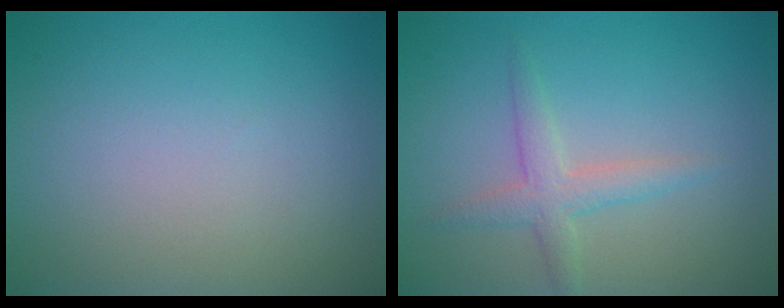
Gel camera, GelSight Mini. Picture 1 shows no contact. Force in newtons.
{"total": 2.4, "press": 2.4, "slide": 0.1}